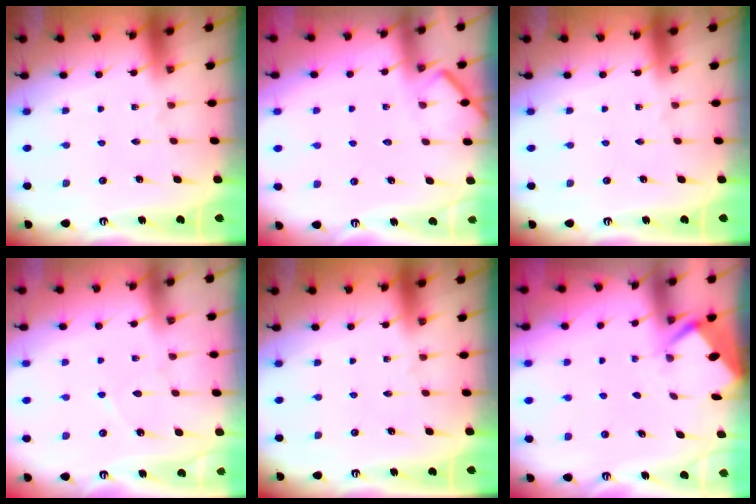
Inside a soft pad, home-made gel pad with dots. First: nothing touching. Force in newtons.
{"total": 4.1, "press": 4.1, "slide": 0.5}
{"total": 0.0}
{"total": 7.1, "press": 7.0, "slide": 0.8}
{"total": 0.0}
{"total": 2.6, "press": 2.6, "slide": 0.4}